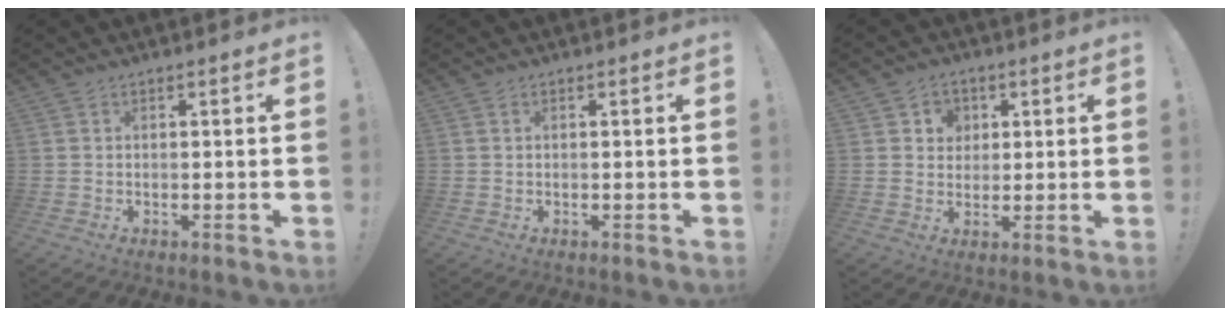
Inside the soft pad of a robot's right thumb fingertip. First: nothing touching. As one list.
[{"total": 0.0}, {"total": 5.5, "force": [1.9, 5.0, 1.2], "torque": [-0.012, -0.008, 0.034]}]